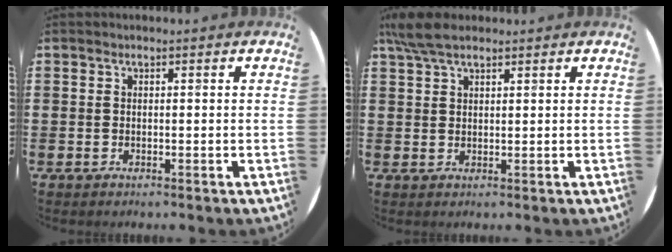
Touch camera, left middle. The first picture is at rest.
{"total": 4.4, "force": [3.4, 1.3, 2.3], "torque": [-0.053, 0.004, 0.064]}